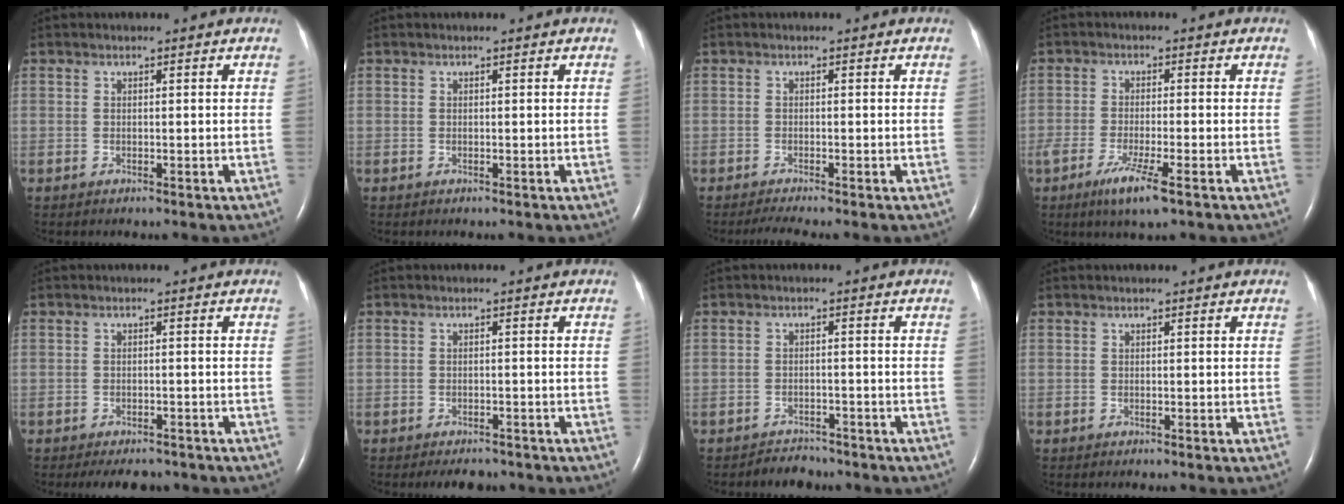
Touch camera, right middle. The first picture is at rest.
{"total": 0.0}
{"total": 1.9, "force": [-1.6, -0.6, 0.9], "torque": [-0.026, -0.007, -0.033]}
{"total": 5.8, "force": [-3.3, 0.3, 4.8], "torque": [-0.094, -0.016, -0.058]}
{"total": 5.1, "force": [-4.3, 1.9, 1.8], "torque": [-0.020, -0.002, -0.056]}
{"total": 3.4, "force": [-2.9, 1.3, 1.1], "torque": [-0.016, -0.002, -0.038]}
{"total": 2.7, "force": [-2.5, 1.0, -0.3], "torque": [-0.002, -0.002, -0.038]}
{"total": 0.0}